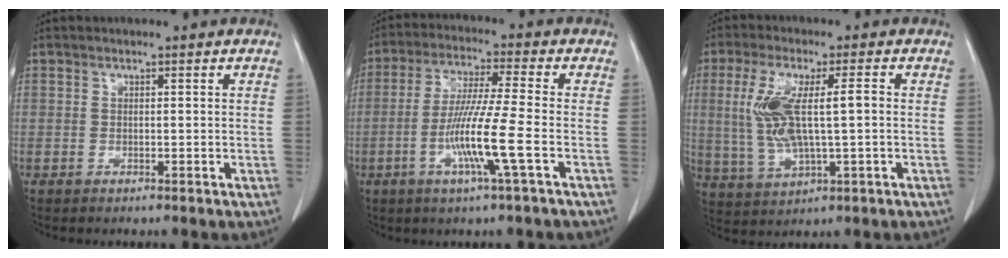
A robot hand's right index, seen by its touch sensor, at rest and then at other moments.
{"total": 10.3, "force": [-3.1, -0.9, 9.7], "torque": [-0.191, -0.014, -0.063]}
{"total": 10.3, "force": [0.8, 2.3, 10.0], "torque": [-0.214, 0.009, 0.023]}